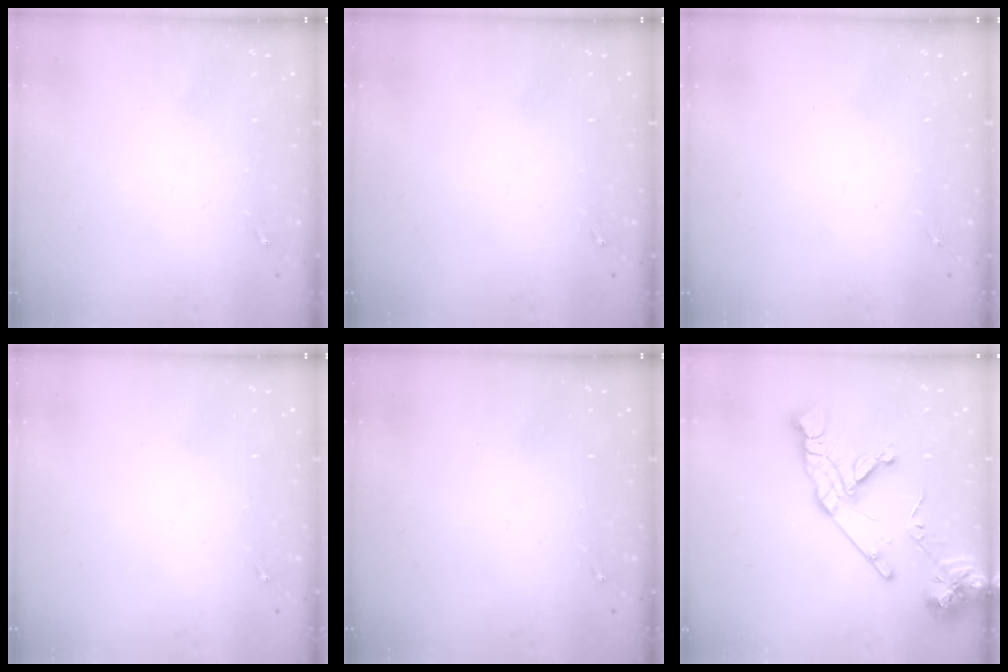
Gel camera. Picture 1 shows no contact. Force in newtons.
{"total": 0.0}
{"total": 0.0}
{"total": 0.0}
{"total": 0.0}
{"total": 16.3, "press": 16.2, "slide": 2.1}